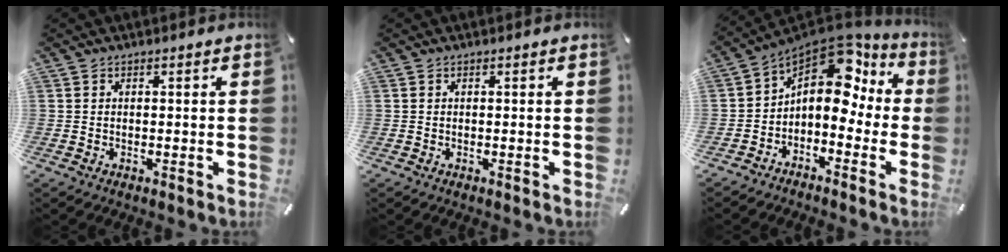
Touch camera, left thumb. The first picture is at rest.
{"total": 0.0}
{"total": 11.6, "force": [4.2, 7.2, 8.1], "torque": [-0.141, -0.041, 0.065]}